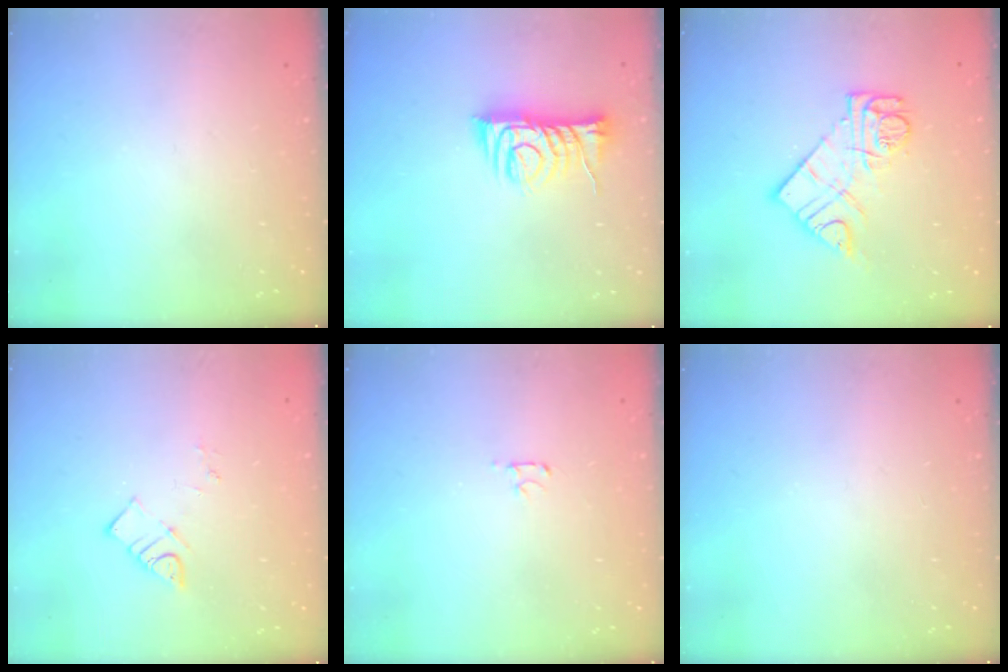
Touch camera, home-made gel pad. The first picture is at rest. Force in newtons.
{"total": 9.6, "press": 9.6, "slide": 0.5}
{"total": 12.0, "press": 11.9, "slide": 1.1}
{"total": 3.6, "press": 3.6, "slide": 0.3}
{"total": 2.5, "press": 2.4, "slide": 0.3}
{"total": 0.0}